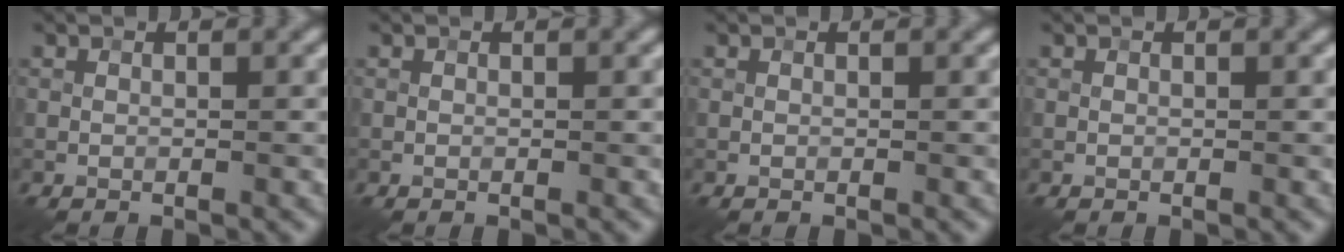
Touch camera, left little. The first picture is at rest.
{"total": 0.0}
{"total": 0.0}
{"total": 0.0}